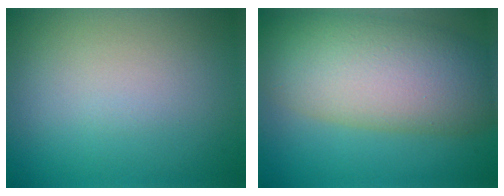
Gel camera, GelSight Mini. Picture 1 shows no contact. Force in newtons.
{"total": 10.0, "press": 9.9, "slide": 0.8}